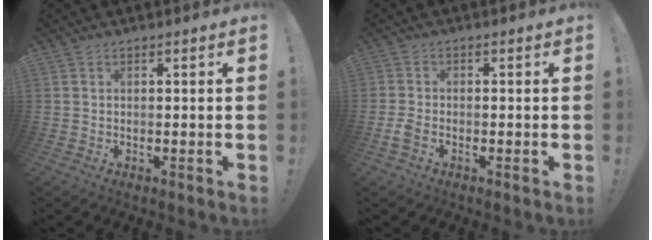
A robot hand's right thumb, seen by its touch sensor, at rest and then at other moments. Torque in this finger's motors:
{"motor_torque": [0.59, 0.38, 0.23, -0.28, 0.00]}